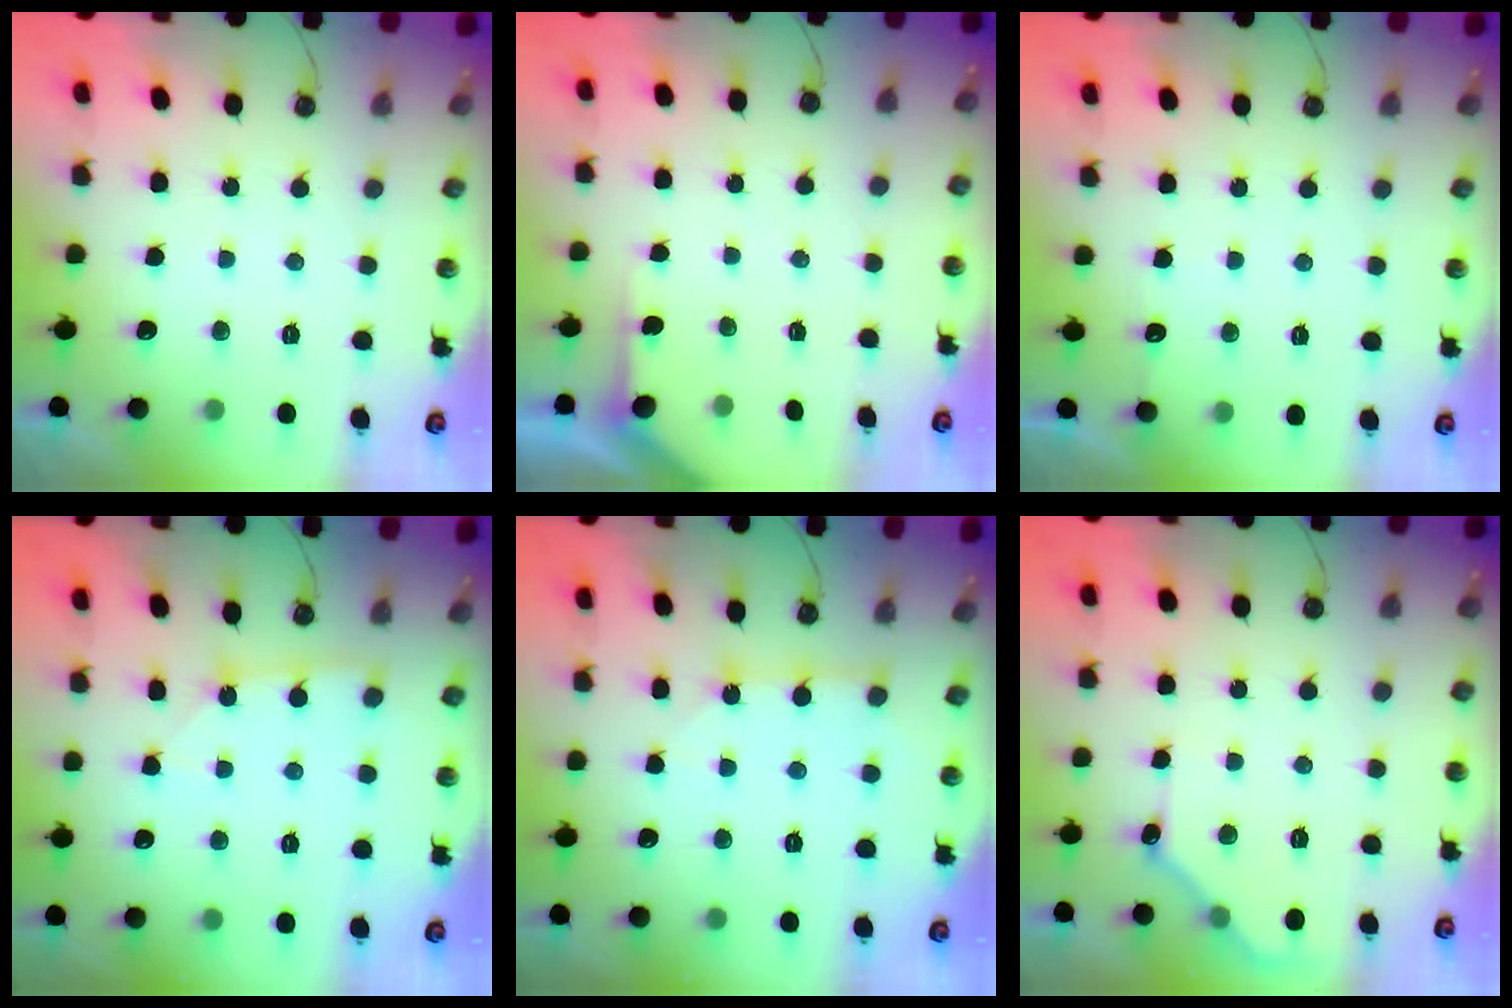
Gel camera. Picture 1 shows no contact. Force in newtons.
{"total": 2.3, "press": 2.3, "slide": 0.2}
{"total": 3.0, "press": 3.0, "slide": 0.5}
{"total": 2.0, "press": 2.0, "slide": 0.3}
{"total": 6.9, "press": 6.9, "slide": 0.6}
{"total": 8.9, "press": 8.9, "slide": 0.6}